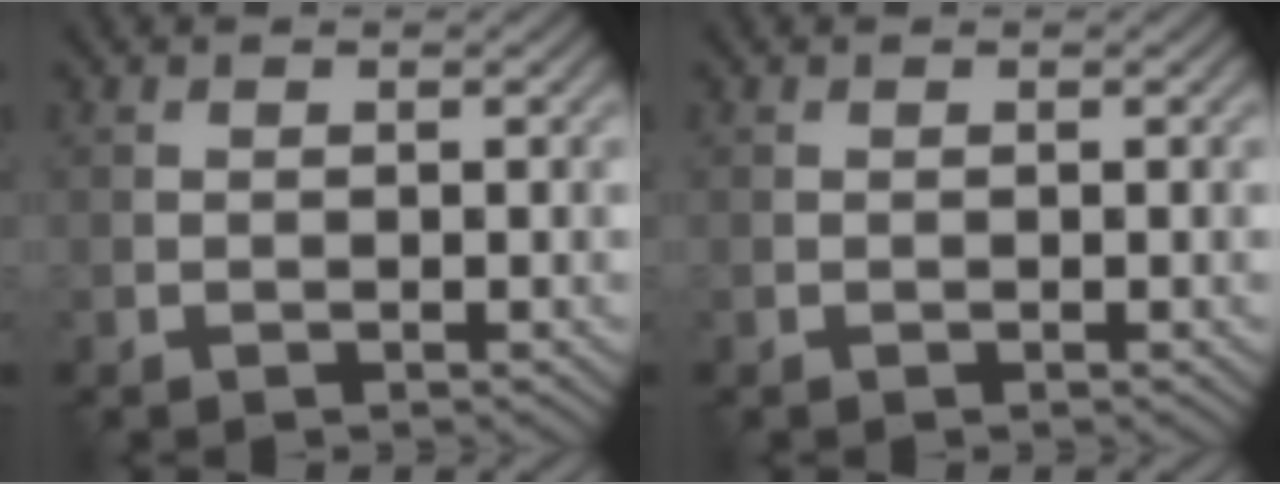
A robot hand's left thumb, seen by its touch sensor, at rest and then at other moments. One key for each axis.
{"total": 0.0}